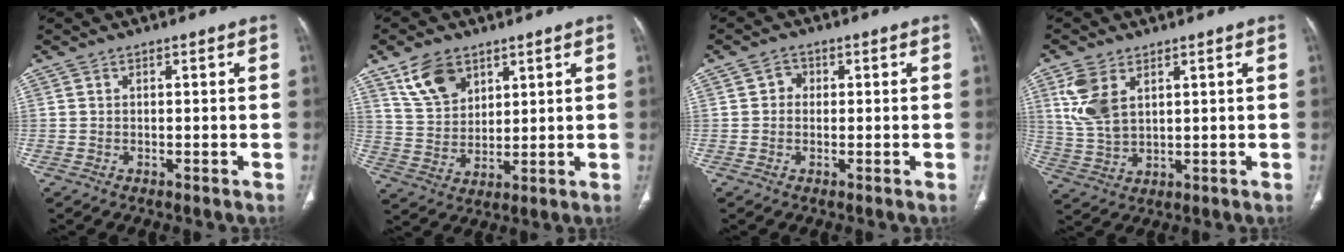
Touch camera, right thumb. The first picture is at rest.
{"total": 9.3, "force": [5.6, 5.8, 4.5], "torque": [-0.067, -0.025, 0.117]}
{"total": 2.2, "force": [0.2, 2.1, 0.9], "torque": [0.001, 0.006, -0.001]}
{"total": 8.2, "force": [3.4, 4.7, 5.8], "torque": [-0.123, -0.007, 0.079]}